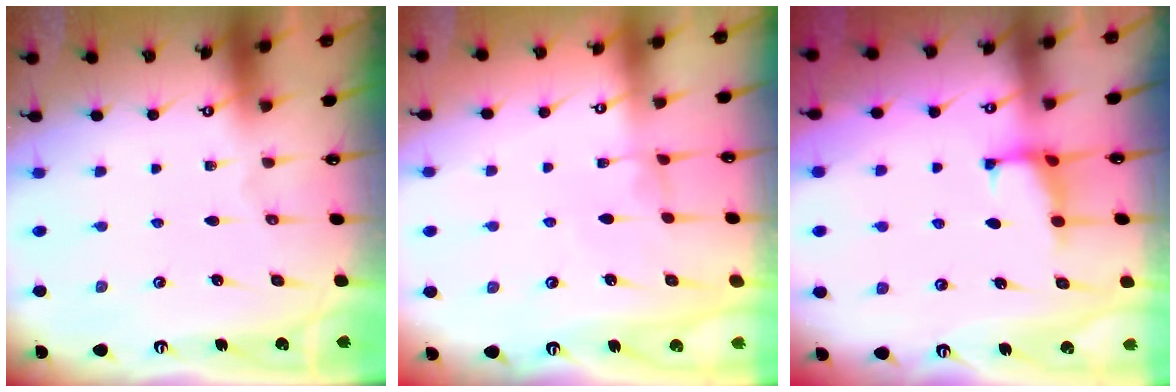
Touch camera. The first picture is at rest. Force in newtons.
{"total": 1.6, "press": 1.5, "slide": 0.5}
{"total": 2.2, "press": 2.2, "slide": 0.5}